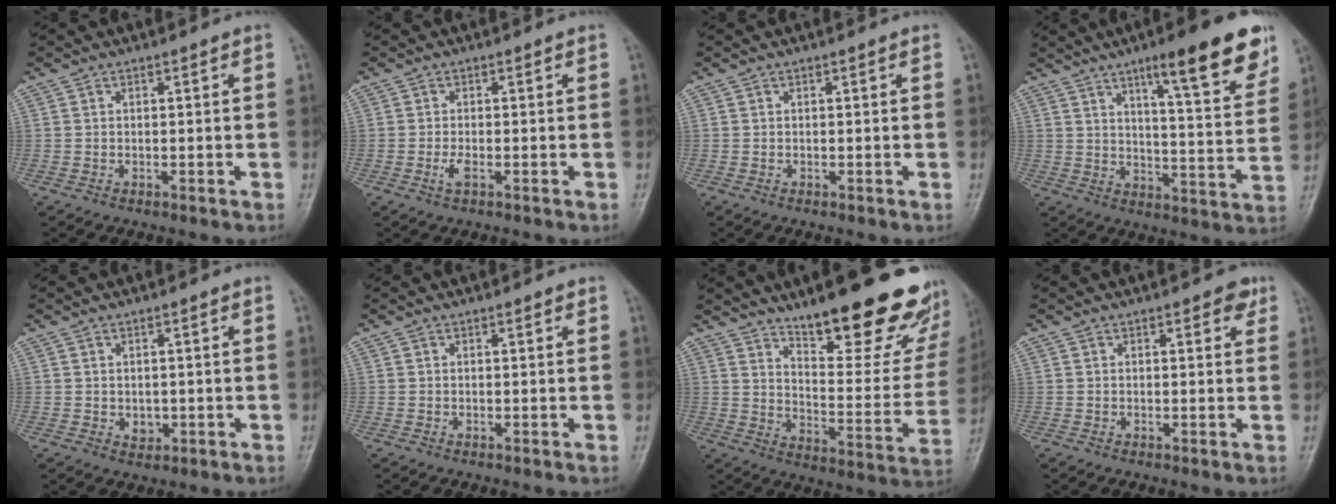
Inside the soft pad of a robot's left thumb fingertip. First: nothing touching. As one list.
[{"total": 2.0, "force": [-0.5, 0.7, 1.8], "torque": [-0.038, -0.001, -0.009]}, {"total": 0.0}, {"total": 16.6, "force": [10.0, 3.2, 12.9], "torque": [-0.155, -0.050, 0.146]}, {"total": 2.2, "force": [-0.1, 1.7, 1.4], "torque": [-0.010, -0.001, 0.004]}, {"total": 0.7, "force": [0.4, 0.2, 0.5], "torque": [-0.008, -0.001, 0.004]}, {"total": 25.8, "force": [17.9, 7.9, 16.8], "torque": [-0.188, -0.112, 0.253]}, {"total": 2.6, "force": [1.4, 1.2, 1.8], "torque": [-0.010, -0.003, 0.014]}]